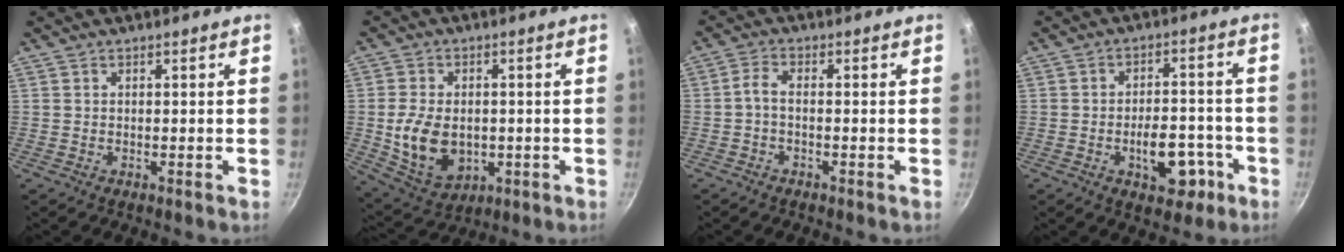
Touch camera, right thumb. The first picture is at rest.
{"total": 12.1, "force": [-1.2, 8.4, 8.5], "torque": [-0.144, -0.008, -0.005]}
{"total": 2.8, "force": [-1.0, 0.8, 2.4], "torque": [-0.065, 0.013, -0.028]}
{"total": 8.9, "force": [-2.1, 4.8, 7.1], "torque": [-0.092, 0.015, -0.032]}